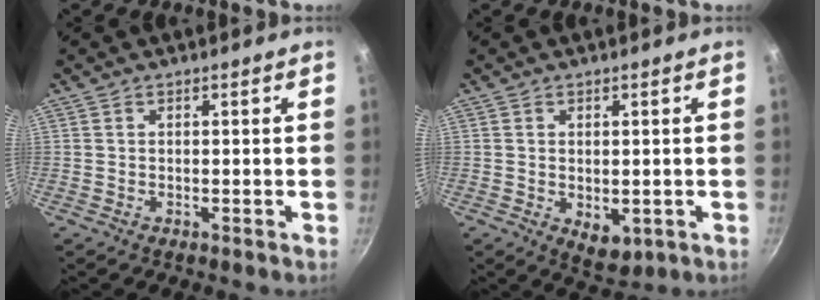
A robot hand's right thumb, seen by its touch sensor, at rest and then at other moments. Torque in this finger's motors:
{"motor_torque": [-0.21, 0.20, -0.18, 0.14, 0.10]}